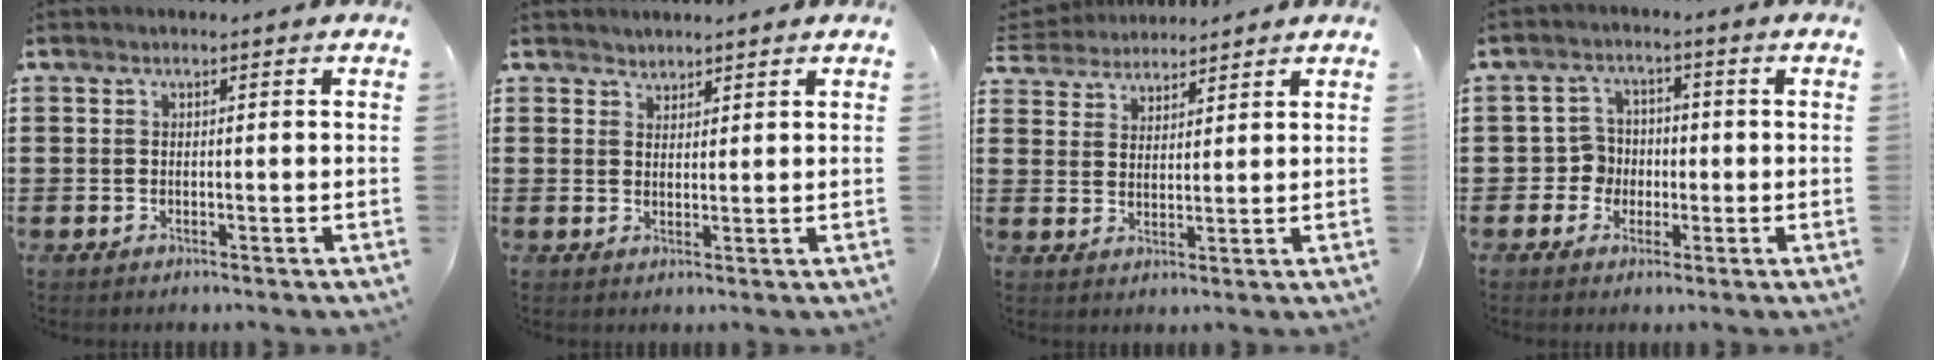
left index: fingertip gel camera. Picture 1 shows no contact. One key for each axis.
{"total": 1.7, "fx": 1.6, "fy": 0.6, "fz": -0.2, "tx": 0.001, "ty": 0.003, "tz": 0.033}
{"total": 3.5, "fx": 3.3, "fy": 1.1, "fz": -0.2, "tx": -0.014, "ty": -0.010, "tz": 0.061}
{"total": 4.2, "fx": -1.0, "fy": 3.9, "fz": 1.2, "tx": -0.037, "ty": 0.009, "tz": -0.022}